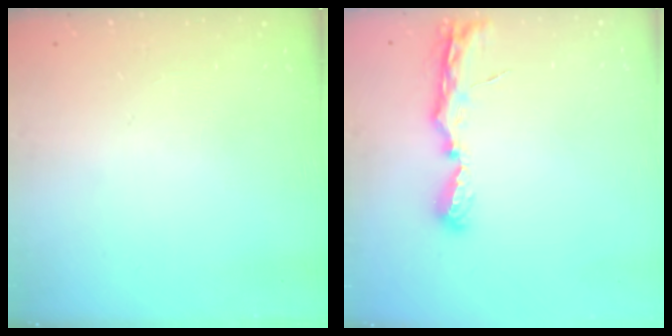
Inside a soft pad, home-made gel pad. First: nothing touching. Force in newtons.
{"total": 7.5, "press": 7.5, "slide": 0.4}